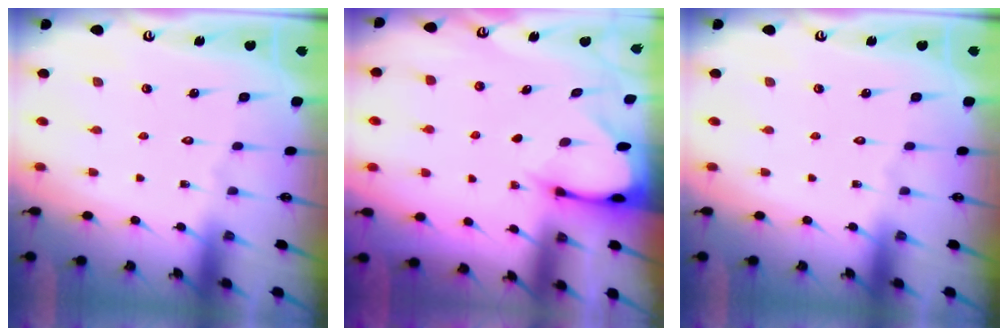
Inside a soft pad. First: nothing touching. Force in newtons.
{"total": 2.7, "press": 2.7, "slide": 0.3}
{"total": 0.0}